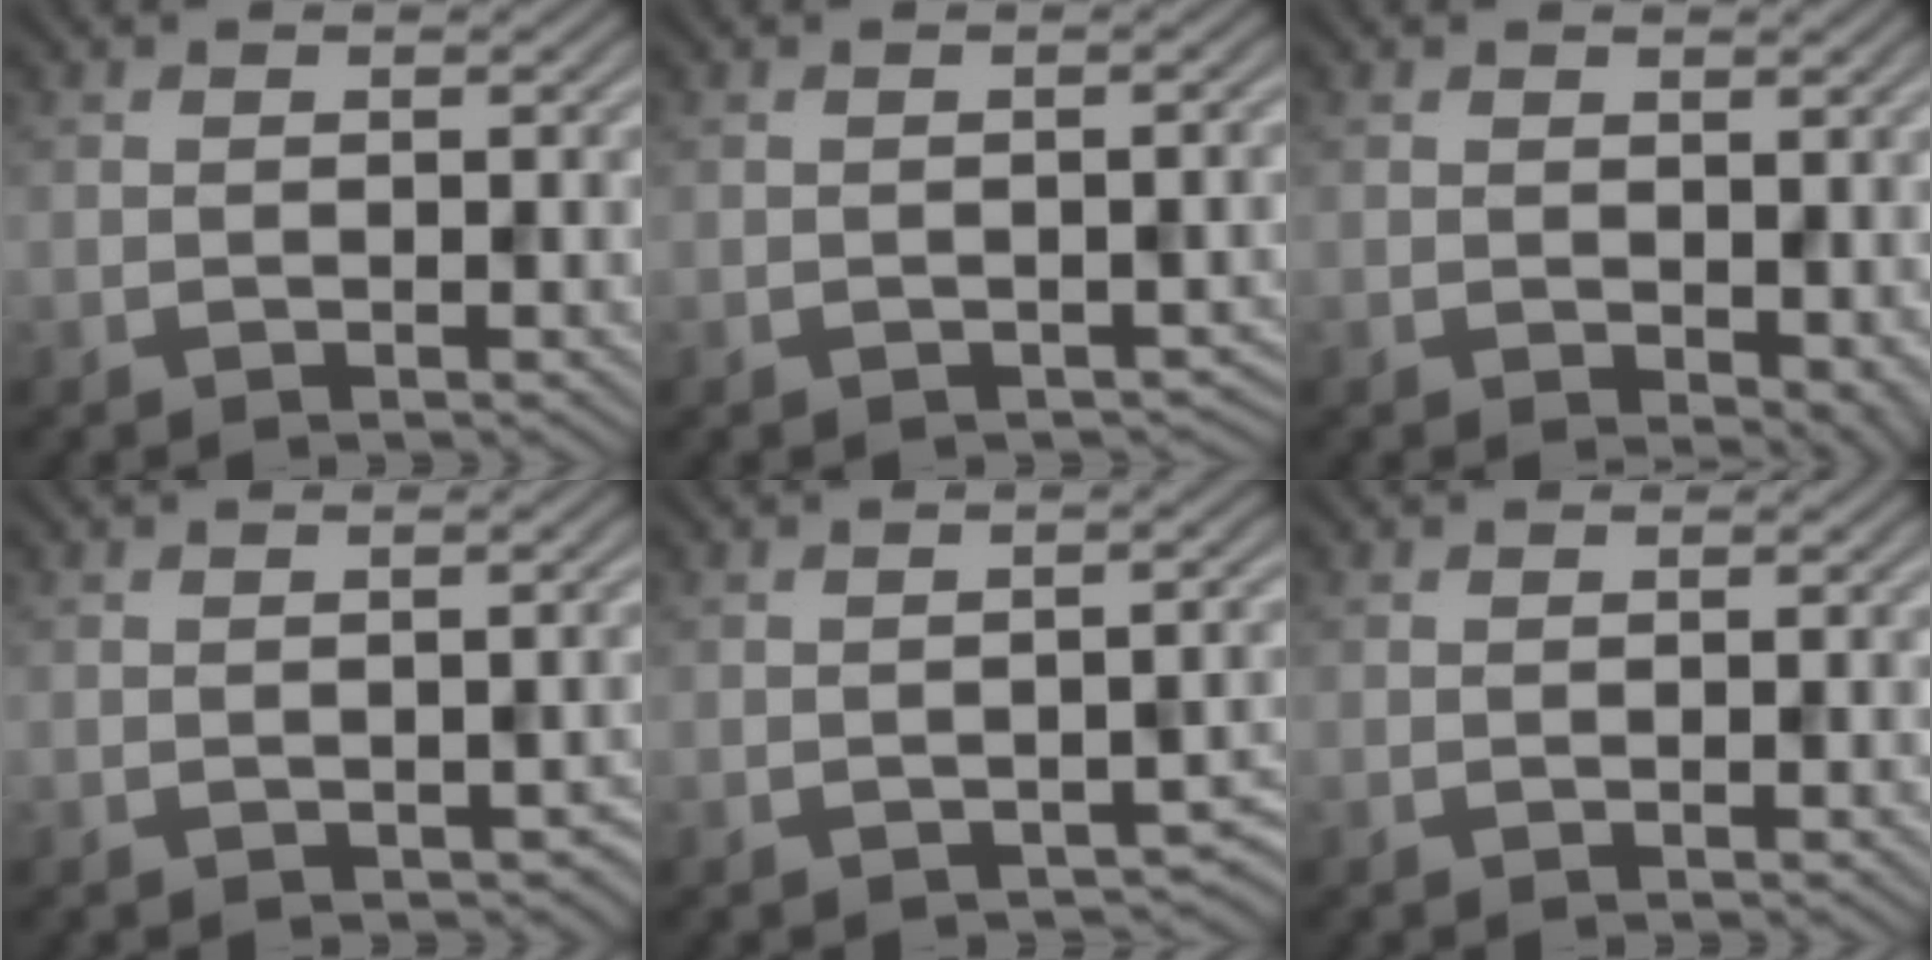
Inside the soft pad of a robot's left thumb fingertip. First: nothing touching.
{"total": 1.8, "force": [-1.0, 1.1, 1.1], "torque": [-0.015, -0.010, -0.007]}
{"total": 3.0, "force": [0.2, 2.0, 2.3], "torque": [-0.033, -0.010, 0.009]}
{"total": 1.8, "force": [-0.7, 1.2, 1.1], "torque": [-0.018, -0.011, -0.005]}
{"total": 3.2, "force": [-1.8, 1.5, 2.1], "torque": [-0.029, -0.006, -0.019]}
{"total": 0.0}